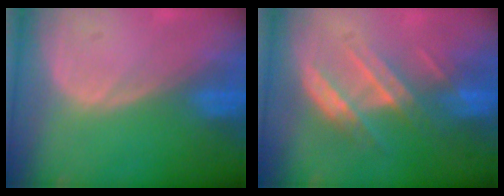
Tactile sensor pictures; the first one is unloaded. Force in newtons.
{"total": 7.4, "press": 6.7, "slide": 3.3}